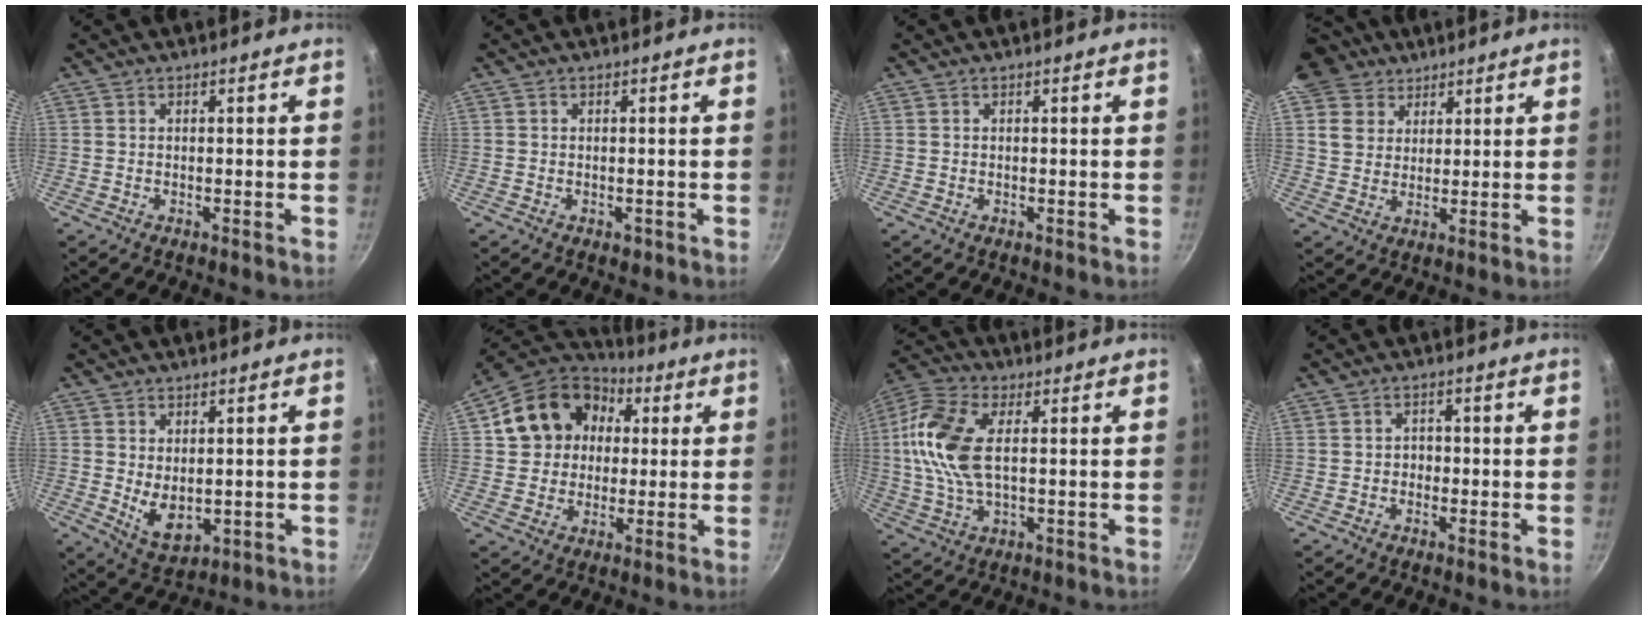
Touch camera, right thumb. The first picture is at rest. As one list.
[{"total": 1.2, "force": [-0.5, 0.7, 0.8], "torque": [-0.011, 0.002, -0.006]}, {"total": 0.0}, {"total": 10.3, "force": [6.5, 7.7, 2.4], "torque": [-0.019, 0.000, 0.115]}, {"total": 6.5, "force": [0.5, 4.0, 5.1], "torque": [-0.073, -0.022, 0.026]}, {"total": 16.3, "force": [3.7, 13.8, 8.0], "torque": [-0.117, 0.030, 0.051]}, {"total": 13.5, "force": [2.0, 6.9, 11.5], "torque": [-0.236, 0.015, 0.026]}, {"total": 1.5, "force": [-0.5, 1.3, 0.5], "torque": [0.002, 0.004, -0.009]}]